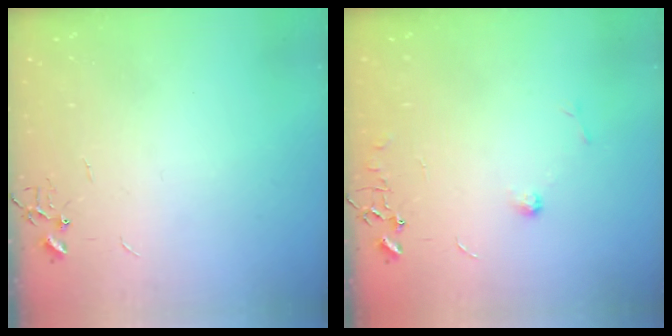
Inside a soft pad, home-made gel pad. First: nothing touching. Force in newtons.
{"total": 6.8, "press": 6.8, "slide": 0.9}